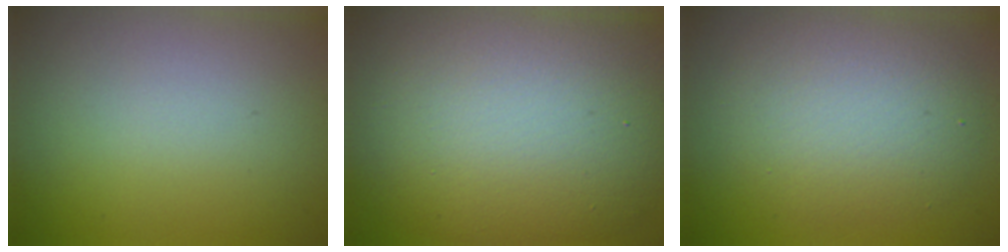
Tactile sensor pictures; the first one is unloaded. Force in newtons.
{"total": 13.6, "press": 13.6, "slide": 0.9}
{"total": 5.6, "press": 5.6, "slide": 0.3}